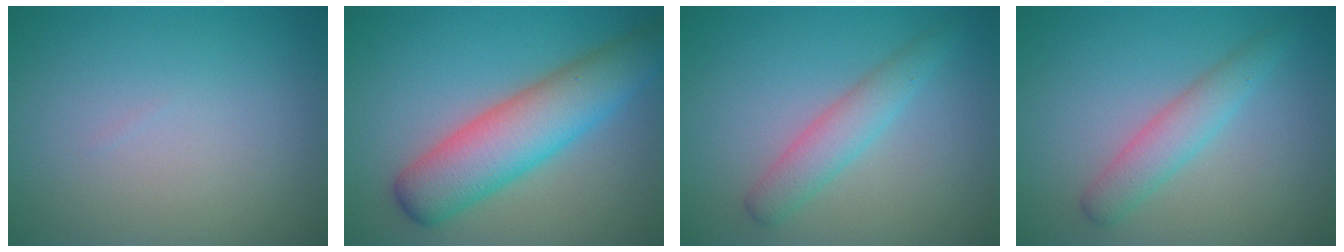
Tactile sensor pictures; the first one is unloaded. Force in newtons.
{"total": 7.2, "press": 7.2, "slide": 0.2}
{"total": 2.8, "press": 2.7, "slide": 0.1}
{"total": 2.8, "press": 2.7, "slide": 0.1}